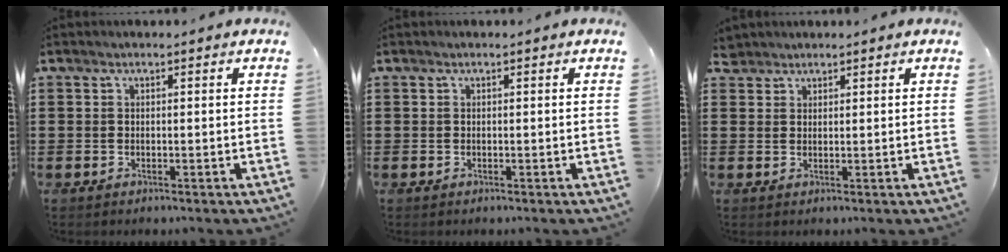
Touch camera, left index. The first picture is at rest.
{"total": 0.0}
{"total": 1.8, "force": [1.7, 0.7, 0.1], "torque": [-0.007, 0.005, 0.033]}